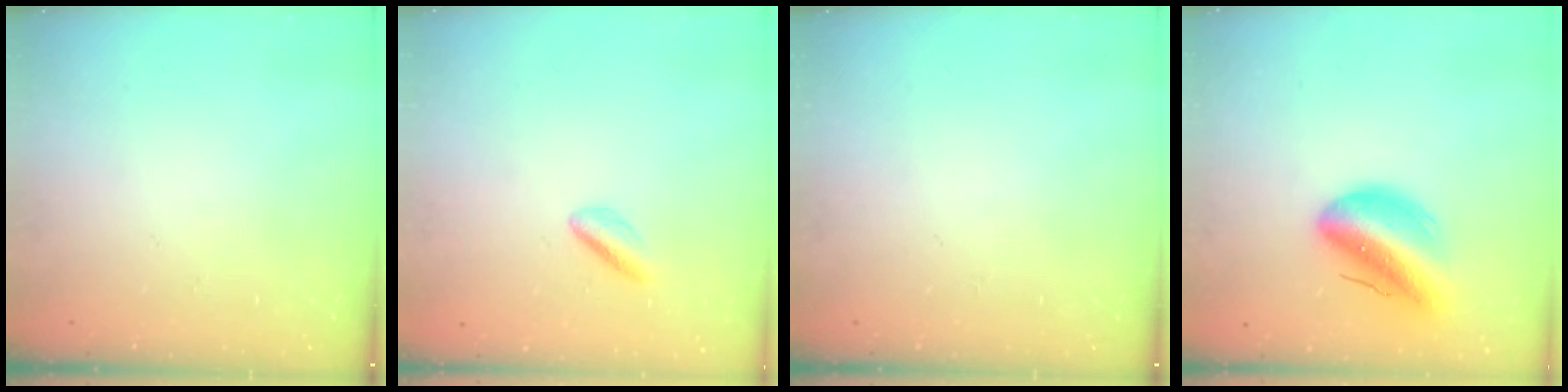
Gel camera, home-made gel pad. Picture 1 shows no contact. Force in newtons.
{"total": 2.0, "press": 1.7, "slide": 1.0}
{"total": 0.0}
{"total": 13.8, "press": 13.3, "slide": 3.8}